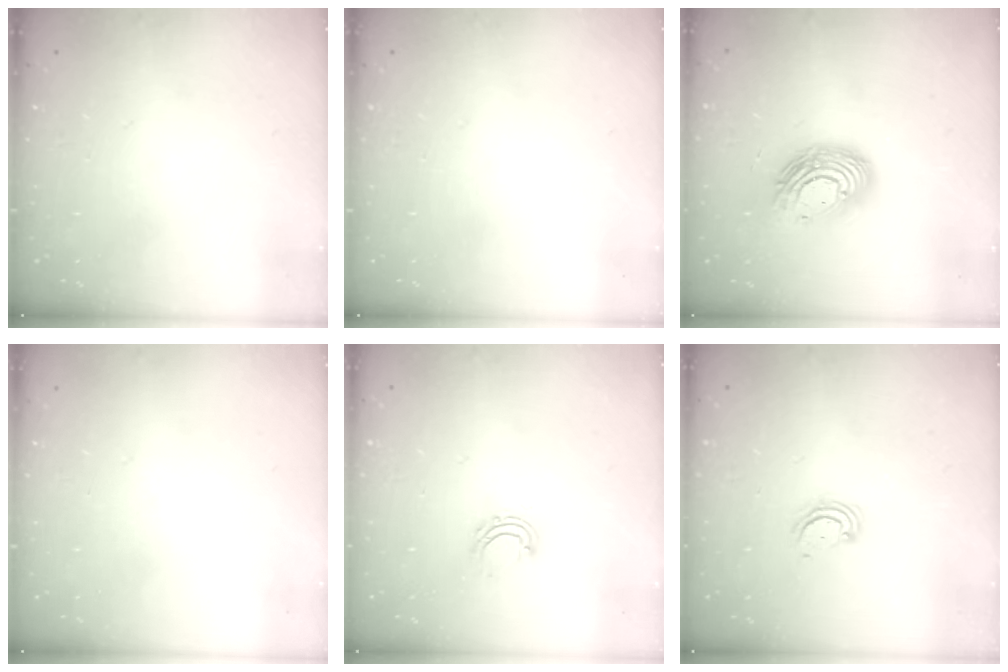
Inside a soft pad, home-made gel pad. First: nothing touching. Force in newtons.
{"total": 0.0}
{"total": 12.9, "press": 12.9, "slide": 0.4}
{"total": 0.0}
{"total": 5.2, "press": 5.1, "slide": 0.7}
{"total": 2.9, "press": 2.9, "slide": 0.3}